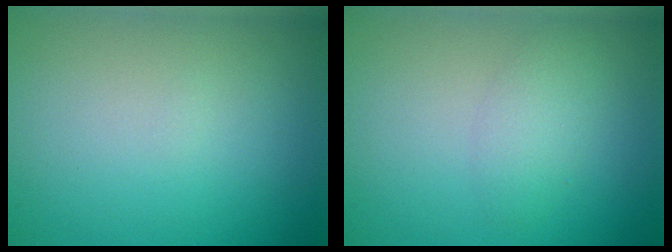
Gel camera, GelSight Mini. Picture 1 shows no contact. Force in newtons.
{"total": 1.8, "press": 1.8, "slide": 0.1}